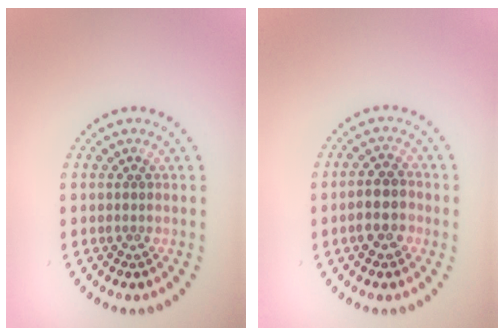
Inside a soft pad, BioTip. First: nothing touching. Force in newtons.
{"total": 3.1, "press": 3.0, "slide": 0.8}